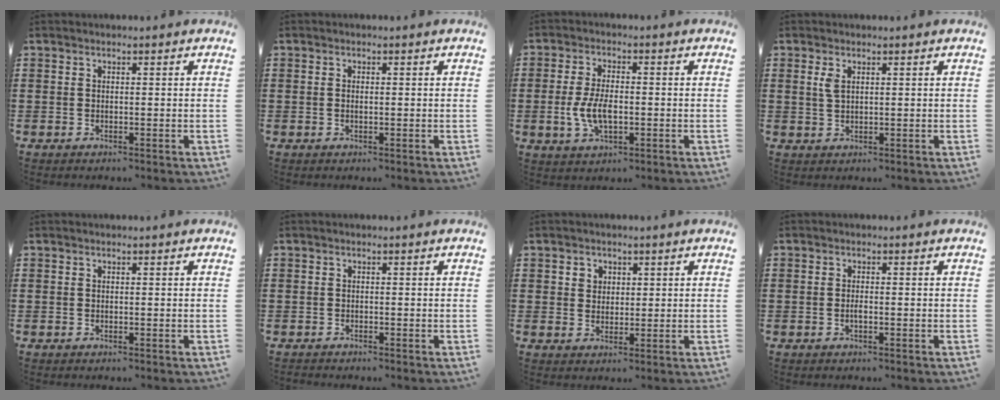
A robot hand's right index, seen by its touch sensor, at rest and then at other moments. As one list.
[{"total": 0.7, "force": [-0.1, 0.3, 0.6], "torque": [-0.014, -0.002, -0.001]}, {"total": 6.0, "force": [-1.0, 3.0, 5.1], "torque": [-0.119, -0.004, -0.024]}, {"total": 1.8, "force": [0.7, 0.6, 1.5], "torque": [-0.033, 0.003, 0.011]}, {"total": 0.0}, {"total": 0.7, "force": [-0.6, 0.3, 0.0], "torque": [0.001, 0.003, -0.014]}, {"total": 2.0, "force": [1.0, 1.7, 0.2], "torque": [-0.011, 0.010, 0.016]}, {"total": 1.0, "force": [-0.4, 0.2, 0.9], "torque": [-0.018, -0.004, -0.006]}]